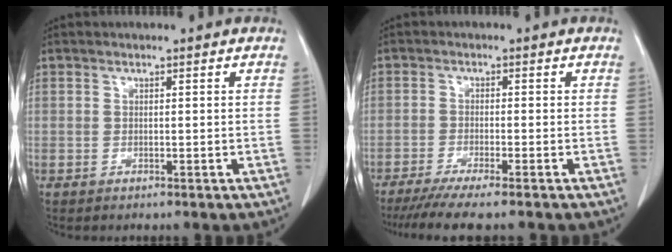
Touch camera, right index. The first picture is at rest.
{"total": 7.6, "force": [-6.3, -0.5, 4.3], "torque": [-0.058, -0.020, -0.099]}